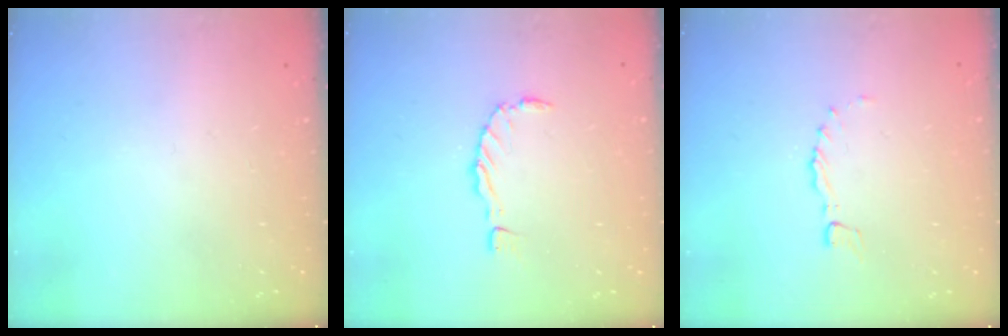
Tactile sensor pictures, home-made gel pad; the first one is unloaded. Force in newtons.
{"total": 0.0}
{"total": 0.0}